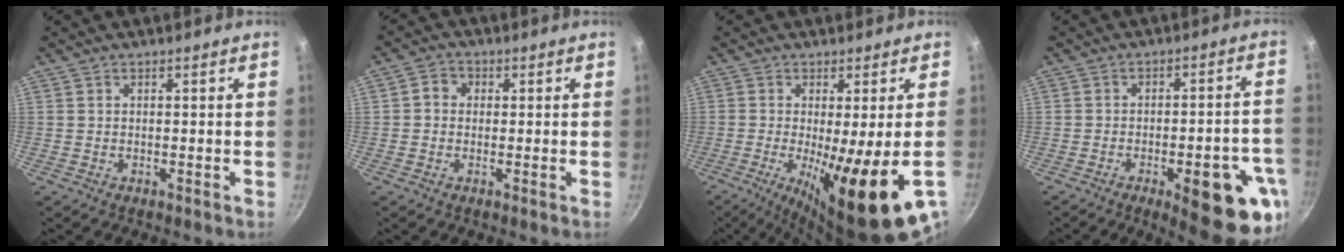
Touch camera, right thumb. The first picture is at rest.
{"total": 3.3, "force": [0.2, 3.0, 1.5], "torque": [-0.016, 0.006, -0.007]}
{"total": 16.4, "force": [-4.5, 2.8, 15.5], "torque": [-0.241, -0.023, -0.054]}
{"total": 16.8, "force": [-7.0, 5.6, 14.2], "torque": [-0.138, 0.024, -0.084]}